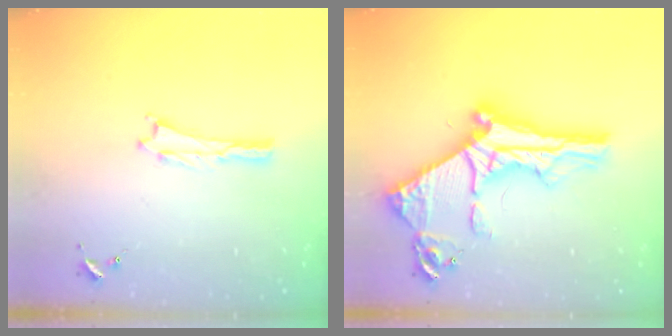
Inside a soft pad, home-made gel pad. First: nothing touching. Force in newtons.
{"total": 11.5, "press": 11.5, "slide": 1.2}